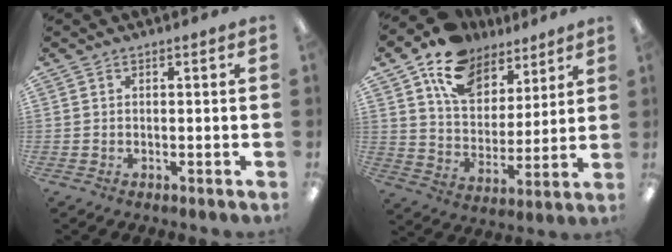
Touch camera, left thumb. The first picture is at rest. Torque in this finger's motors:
{"motor_torque": [-0.07, 0.62, 1.06, -1.71, 0.05]}